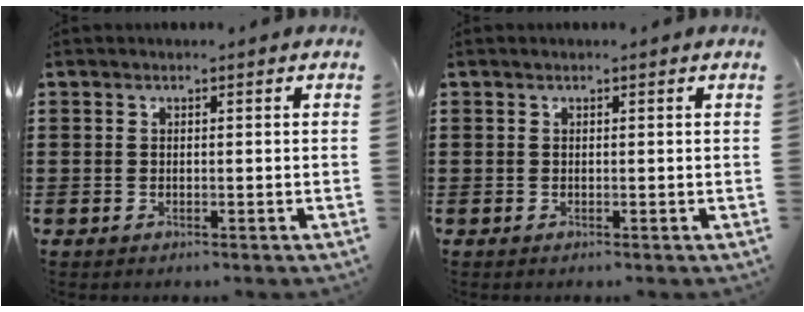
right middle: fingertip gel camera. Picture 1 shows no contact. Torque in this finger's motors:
{"motor_torque": [0.94, -1.20, -0.02, -0.01]}